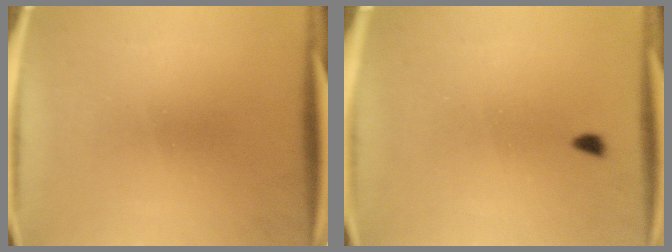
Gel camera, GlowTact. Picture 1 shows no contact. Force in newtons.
{"total": 1.1}